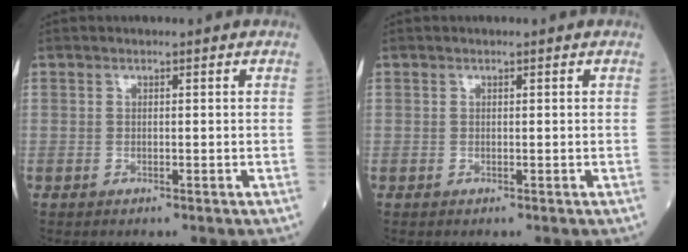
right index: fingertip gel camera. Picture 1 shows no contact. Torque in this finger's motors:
{"motor_torque": [-0.01, 0.01, -0.01, 0.00]}